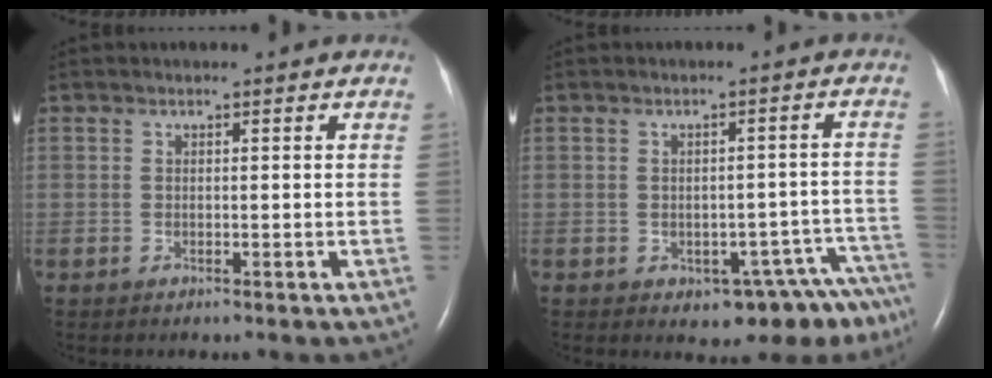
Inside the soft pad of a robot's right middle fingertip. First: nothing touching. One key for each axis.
{"total": 9.7, "fx": -7.8, "fy": 3.5, "fz": 4.7, "tx": -0.017, "ty": 0.028, "tz": -0.091}